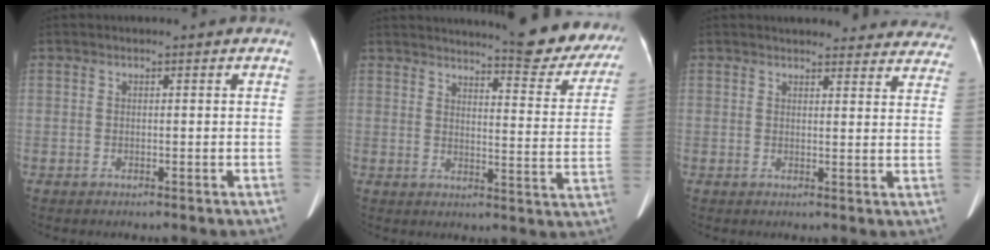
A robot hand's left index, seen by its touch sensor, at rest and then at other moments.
{"total": 17.6, "force": [16.2, 2.0, 6.7], "torque": [-0.073, -0.080, 0.176]}
{"total": 20.8, "force": [19.4, 5.3, 5.4], "torque": [-0.054, -0.037, 0.206]}